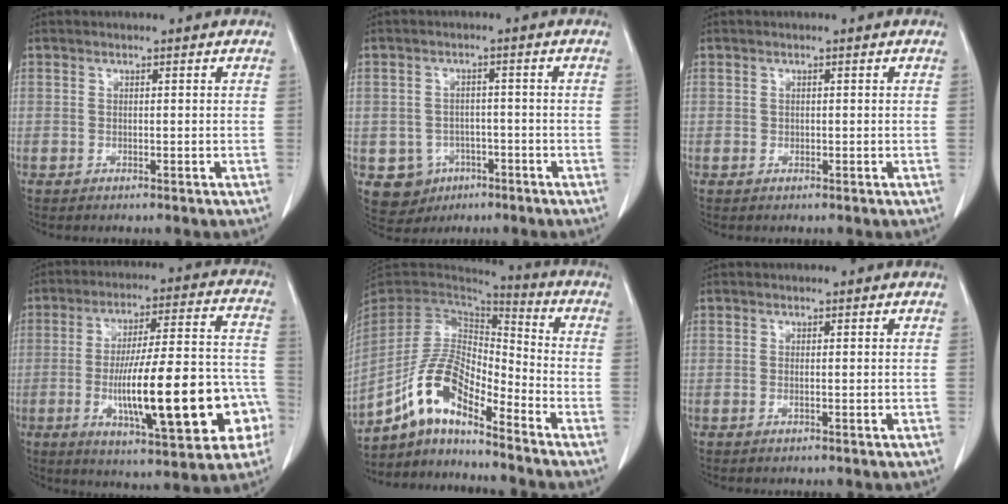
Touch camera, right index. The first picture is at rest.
{"total": 5.8, "force": [-2.4, 5.2, 1.1], "torque": [-0.018, 0.008, -0.024]}
{"total": 0.0}
{"total": 22.0, "force": [-6.1, 4.2, 20.7], "torque": [-0.293, 0.020, -0.078]}
{"total": 11.5, "force": [-7.8, 3.2, 7.9], "torque": [-0.170, 0.027, -0.146]}
{"total": 0.6, "force": [-0.2, 0.0, 0.6], "torque": [-0.014, -0.002, -0.002]}